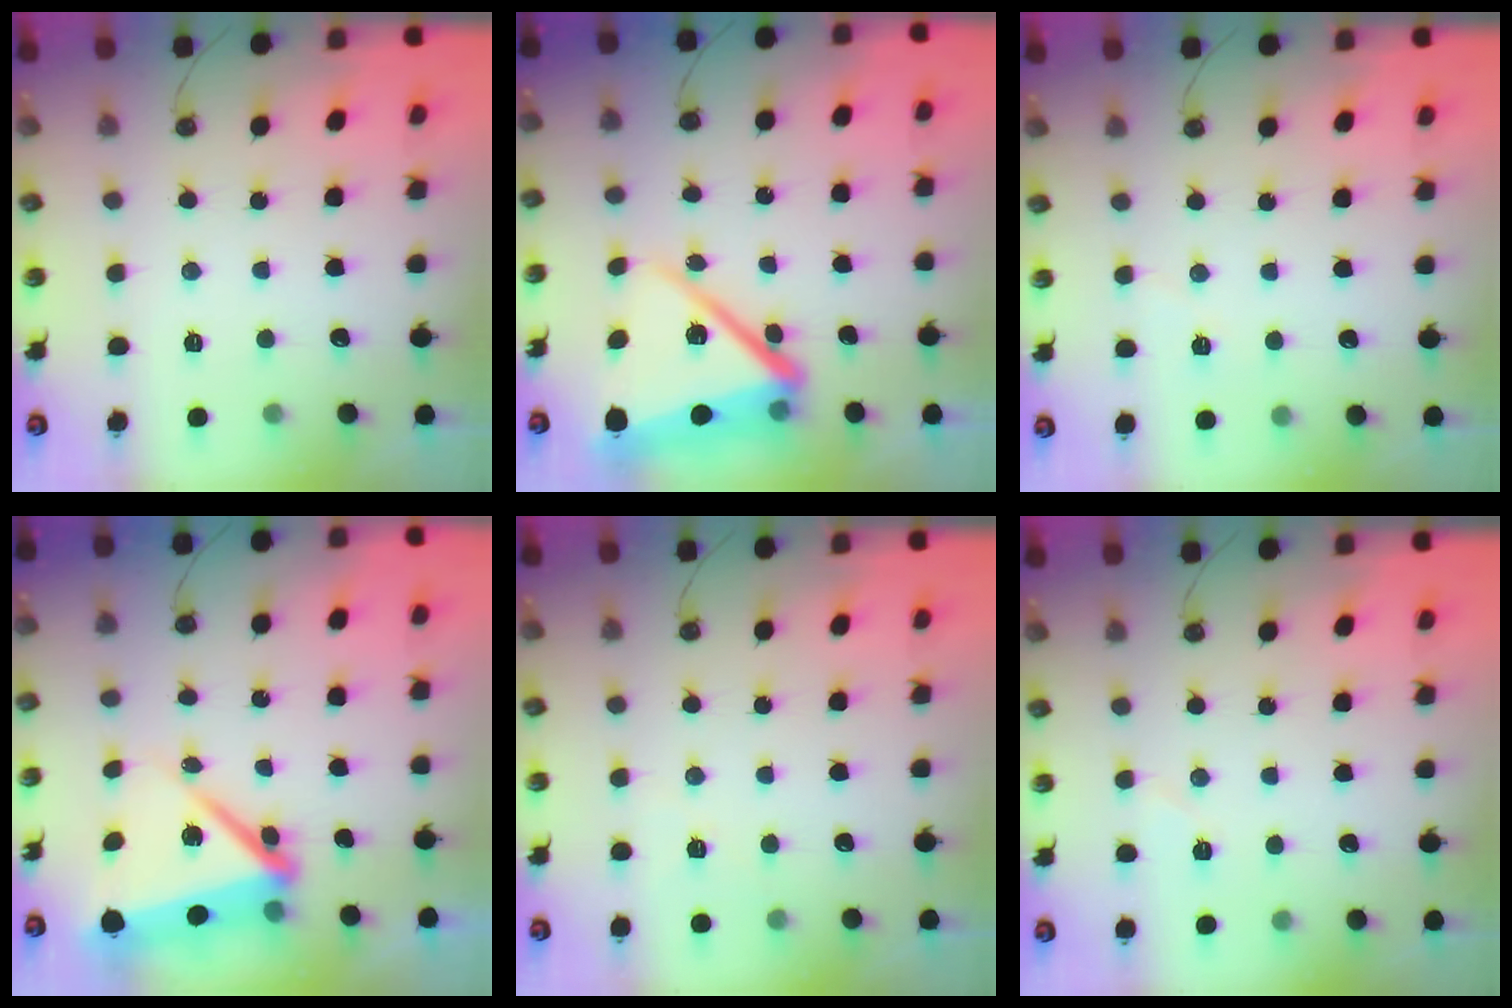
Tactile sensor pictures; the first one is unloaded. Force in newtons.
{"total": 16.7, "press": 15.4, "slide": 6.6}
{"total": 4.0, "press": 3.9, "slide": 0.8}
{"total": 12.0, "press": 11.9, "slide": 1.6}
{"total": 3.9, "press": 3.6, "slide": 1.5}
{"total": 4.4, "press": 4.3, "slide": 0.9}